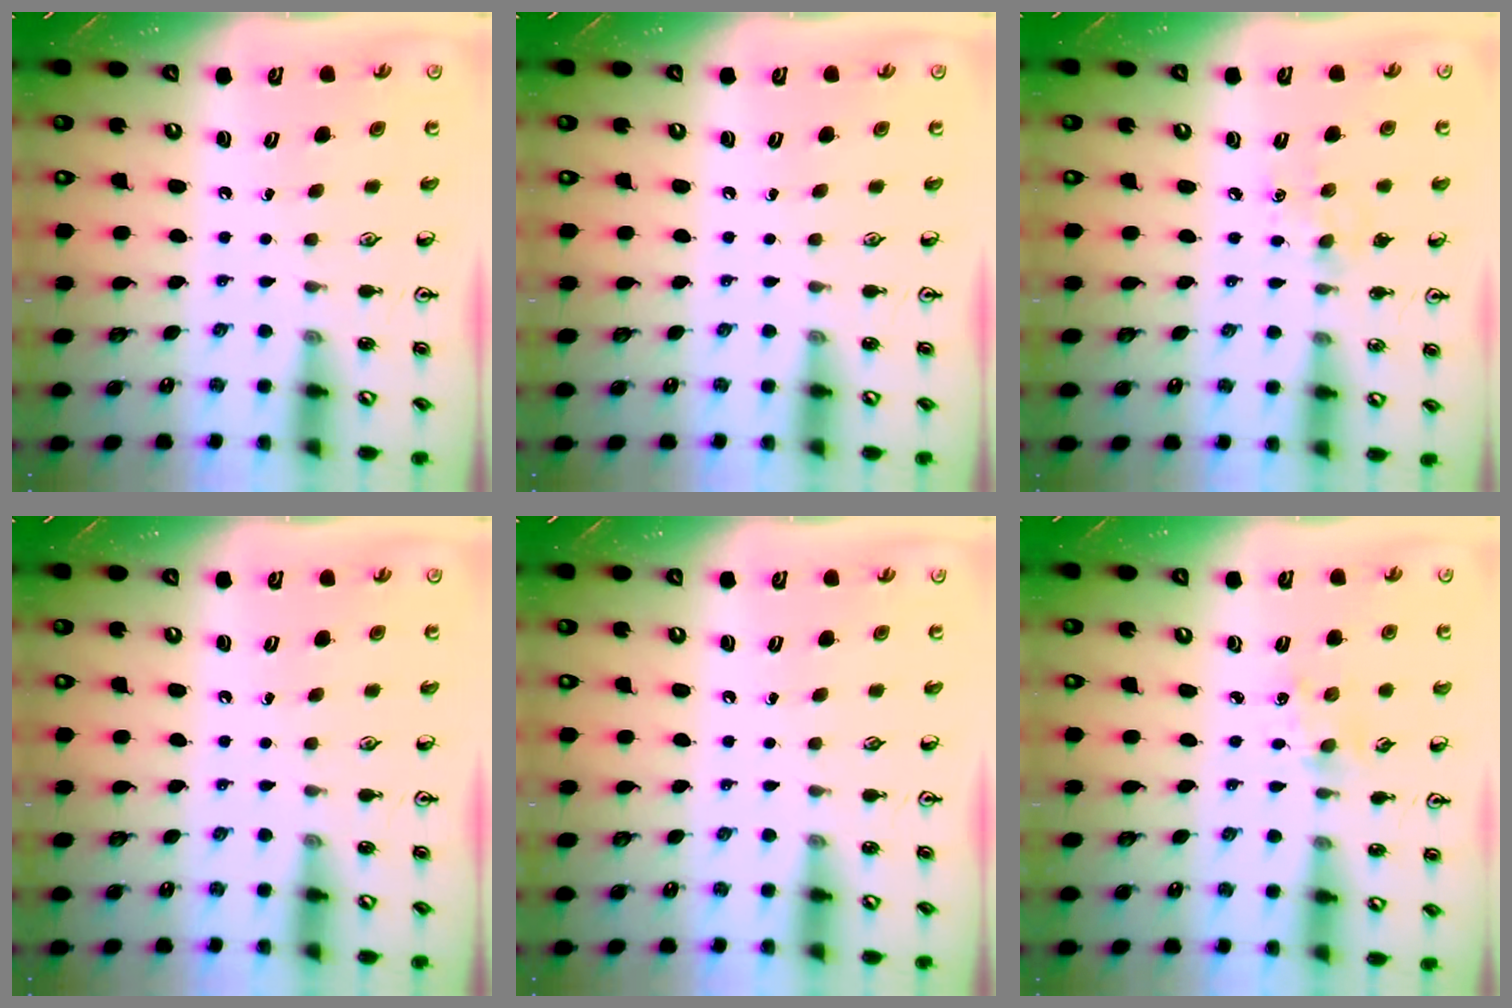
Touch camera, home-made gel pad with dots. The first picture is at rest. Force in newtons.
{"total": 0.0}
{"total": 8.0, "press": 7.9, "slide": 0.8}
{"total": 0.0}
{"total": 0.0}
{"total": 0.9, "press": 0.9, "slide": 0.2}